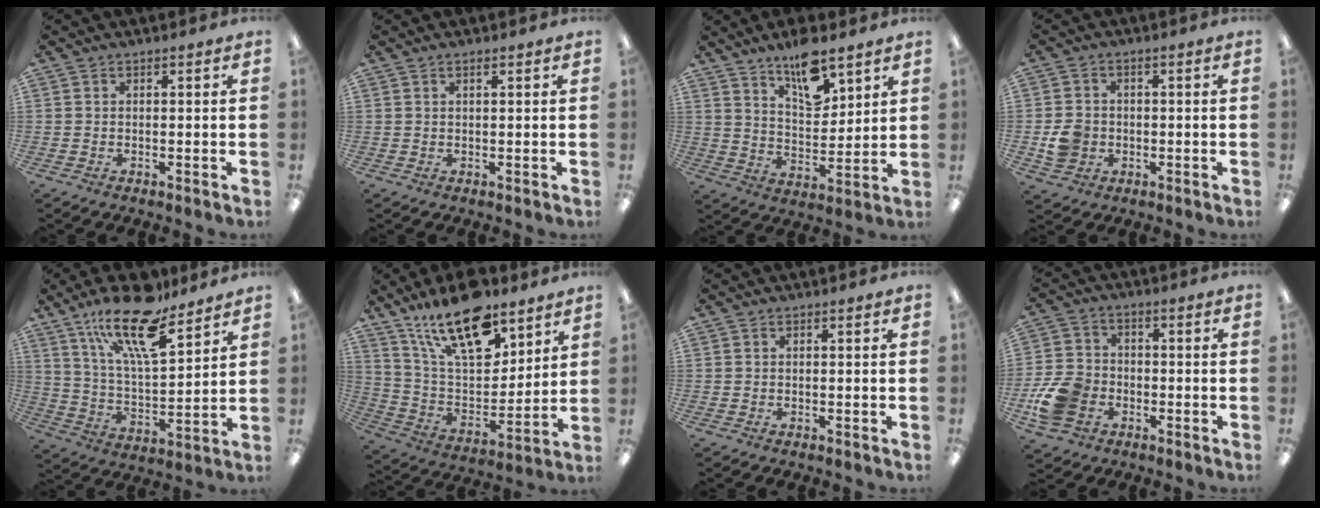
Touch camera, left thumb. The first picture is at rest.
{"total": 0.6, "force": [0.5, 0.1, 0.4], "torque": [-0.010, 0.001, 0.009]}
{"total": 12.4, "force": [9.2, 4.8, 6.8], "torque": [-0.100, -0.055, 0.161]}
{"total": 5.2, "force": [-1.2, 4.6, 2.1], "torque": [-0.034, 0.006, -0.020]}
{"total": 20.2, "force": [13.9, 6.7, 13.0], "torque": [-0.217, -0.079, 0.234]}
{"total": 21.0, "force": [14.2, 9.1, 12.6], "torque": [-0.232, -0.075, 0.248]}
{"total": 0.0}
{"total": 10.7, "force": [-3.8, 8.3, 5.6], "torque": [-0.115, 0.026, -0.067]}